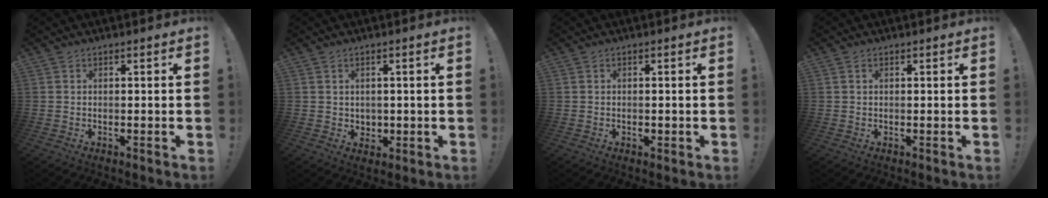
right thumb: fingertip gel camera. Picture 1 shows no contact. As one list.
[{"total": 2.8, "force": [1.2, 2.4, 0.5], "torque": [0.000, -0.008, 0.022]}, {"total": 0.7, "force": [-0.4, 0.3, 0.4], "torque": [0.001, -0.002, -0.009]}, {"total": 0.6, "force": [0.3, 0.4, 0.4], "torque": [-0.011, 0.003, 0.007]}]